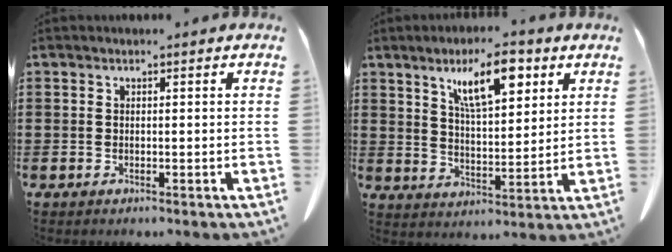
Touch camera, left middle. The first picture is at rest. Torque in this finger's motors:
{"motor_torque": [2.14, 0.00, 0.36, 0.12]}